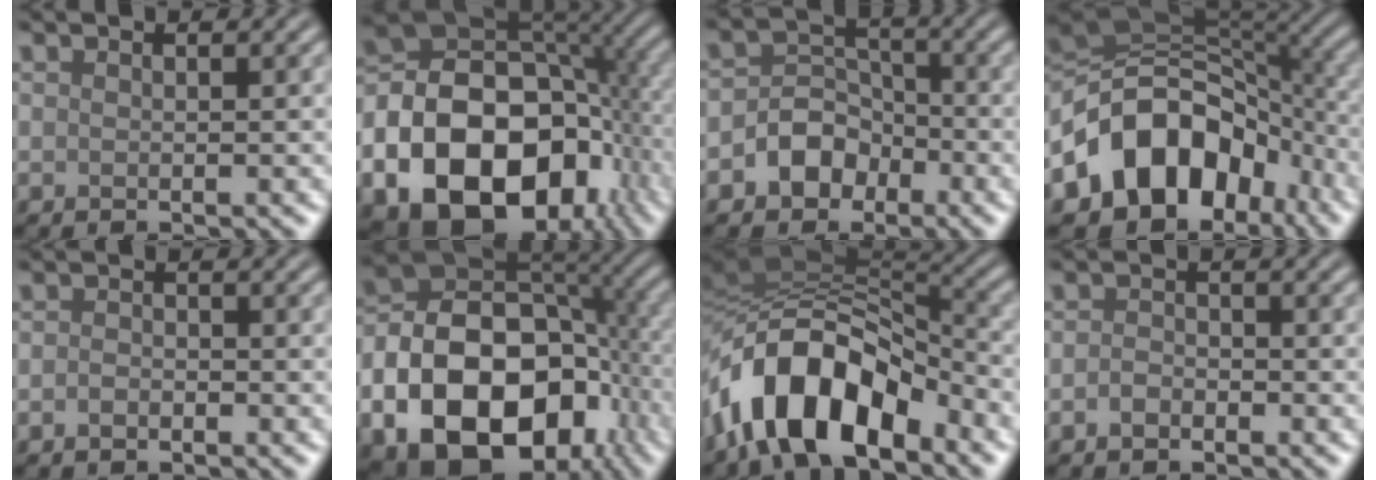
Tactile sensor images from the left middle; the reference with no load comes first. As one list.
[{"total": 19.7, "force": [-6.8, 14.0, 12.1], "torque": [-0.211, -0.019, -0.115]}, {"total": 3.9, "force": [-1.9, 3.0, 1.6], "torque": [-0.018, 0.006, -0.035]}, {"total": 11.8, "force": [-5.3, 8.5, 6.3], "torque": [-0.098, 0.020, -0.112]}, {"total": 1.1, "force": [-0.5, 0.7, 0.6], "torque": [-0.013, -0.001, -0.013]}, {"total": 17.0, "force": [-5.8, 11.6, 11.0], "torque": [-0.188, -0.019, -0.097]}, {"total": 10.9, "force": [-5.9, 5.2, 7.5], "torque": [-0.120, 0.017, -0.115]}, {"total": 1.4, "force": [-0.8, 1.0, 0.8], "torque": [-0.015, 0.002, -0.018]}]